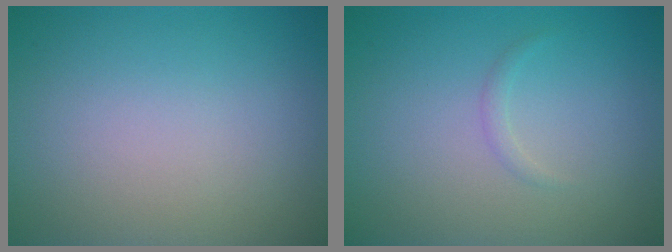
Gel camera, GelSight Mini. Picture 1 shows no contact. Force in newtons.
{"total": 0.7, "press": 0.7, "slide": 0.1}